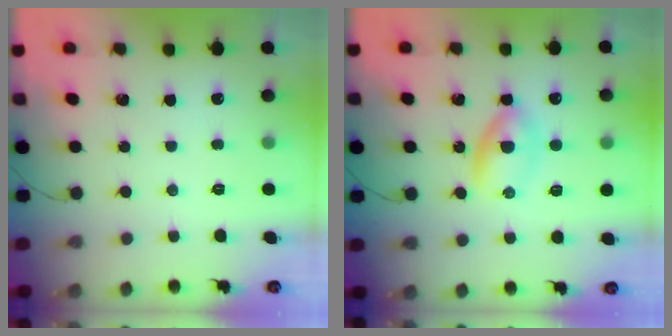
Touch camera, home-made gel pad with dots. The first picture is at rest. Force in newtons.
{"total": 3.7, "press": 3.5, "slide": 1.1}